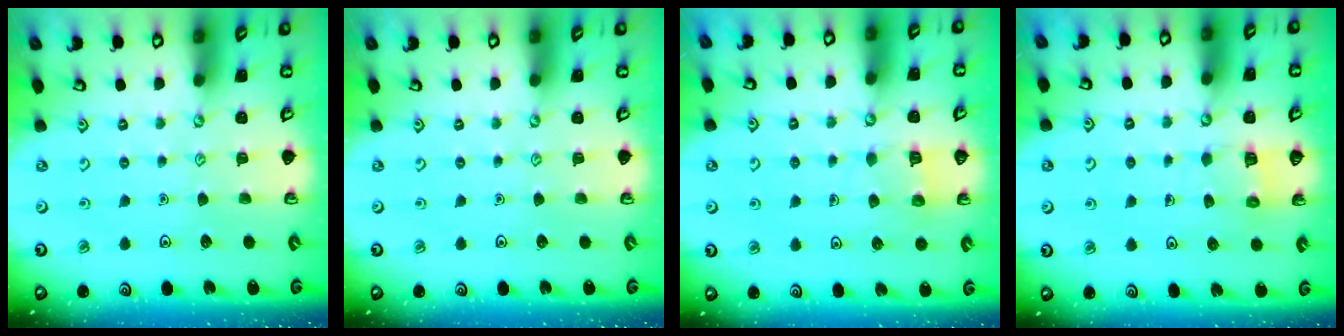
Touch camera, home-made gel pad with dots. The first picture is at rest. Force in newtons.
{"total": 0.0}
{"total": 5.1, "press": 5.1, "slide": 0.6}
{"total": 4.7, "press": 4.7, "slide": 0.4}